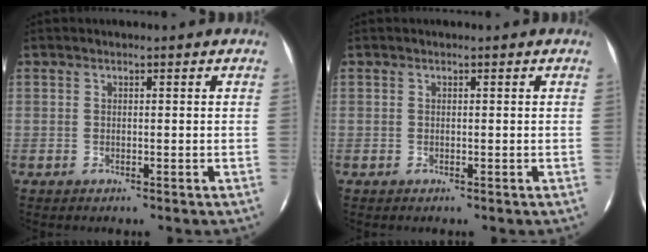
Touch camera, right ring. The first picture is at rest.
{"total": 0.0}